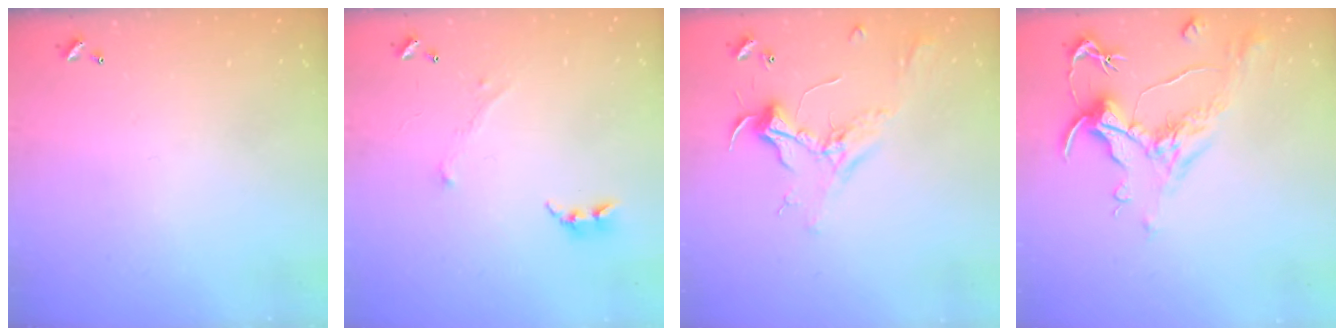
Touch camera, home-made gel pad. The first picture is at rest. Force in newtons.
{"total": 1.0, "press": 0.9, "slide": 0.4}
{"total": 2.3, "press": 2.2, "slide": 0.9}
{"total": 1.6, "press": 0.7, "slide": 1.4}